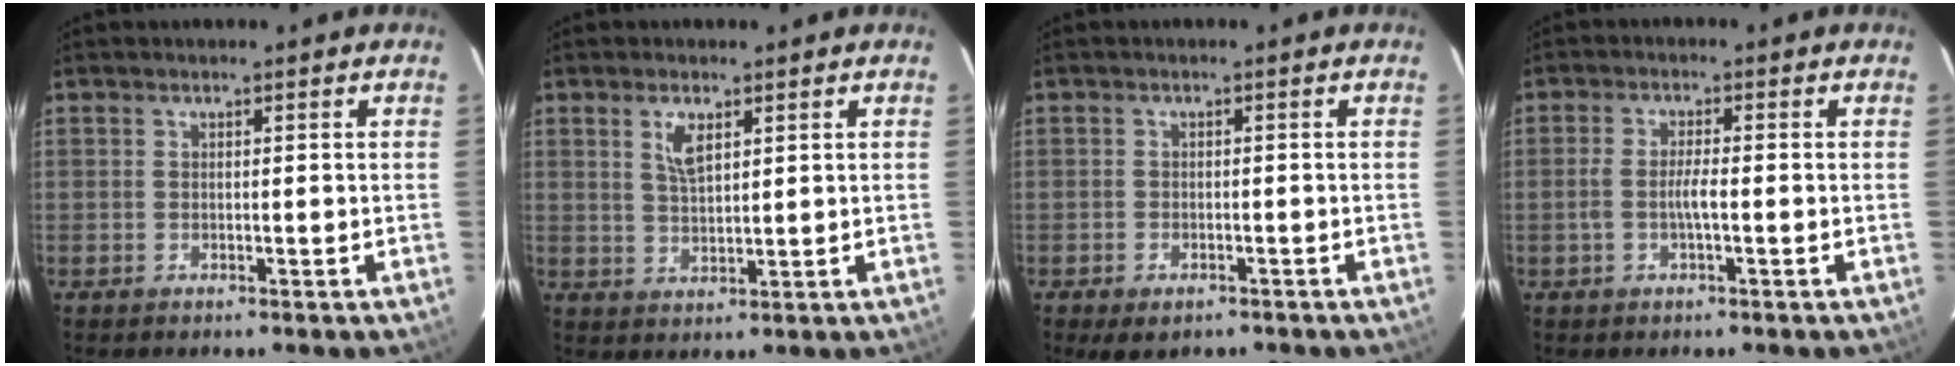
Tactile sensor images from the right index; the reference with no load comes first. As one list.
[{"total": 4.2, "force": [2.0, 1.7, 3.3], "torque": [-0.061, 0.001, 0.040]}, {"total": 3.9, "force": [-2.5, 2.3, 1.9], "torque": [-0.042, -0.012, -0.033]}, {"total": 3.2, "force": [-0.9, 0.4, 3.1], "torque": [-0.061, 0.002, -0.016]}]